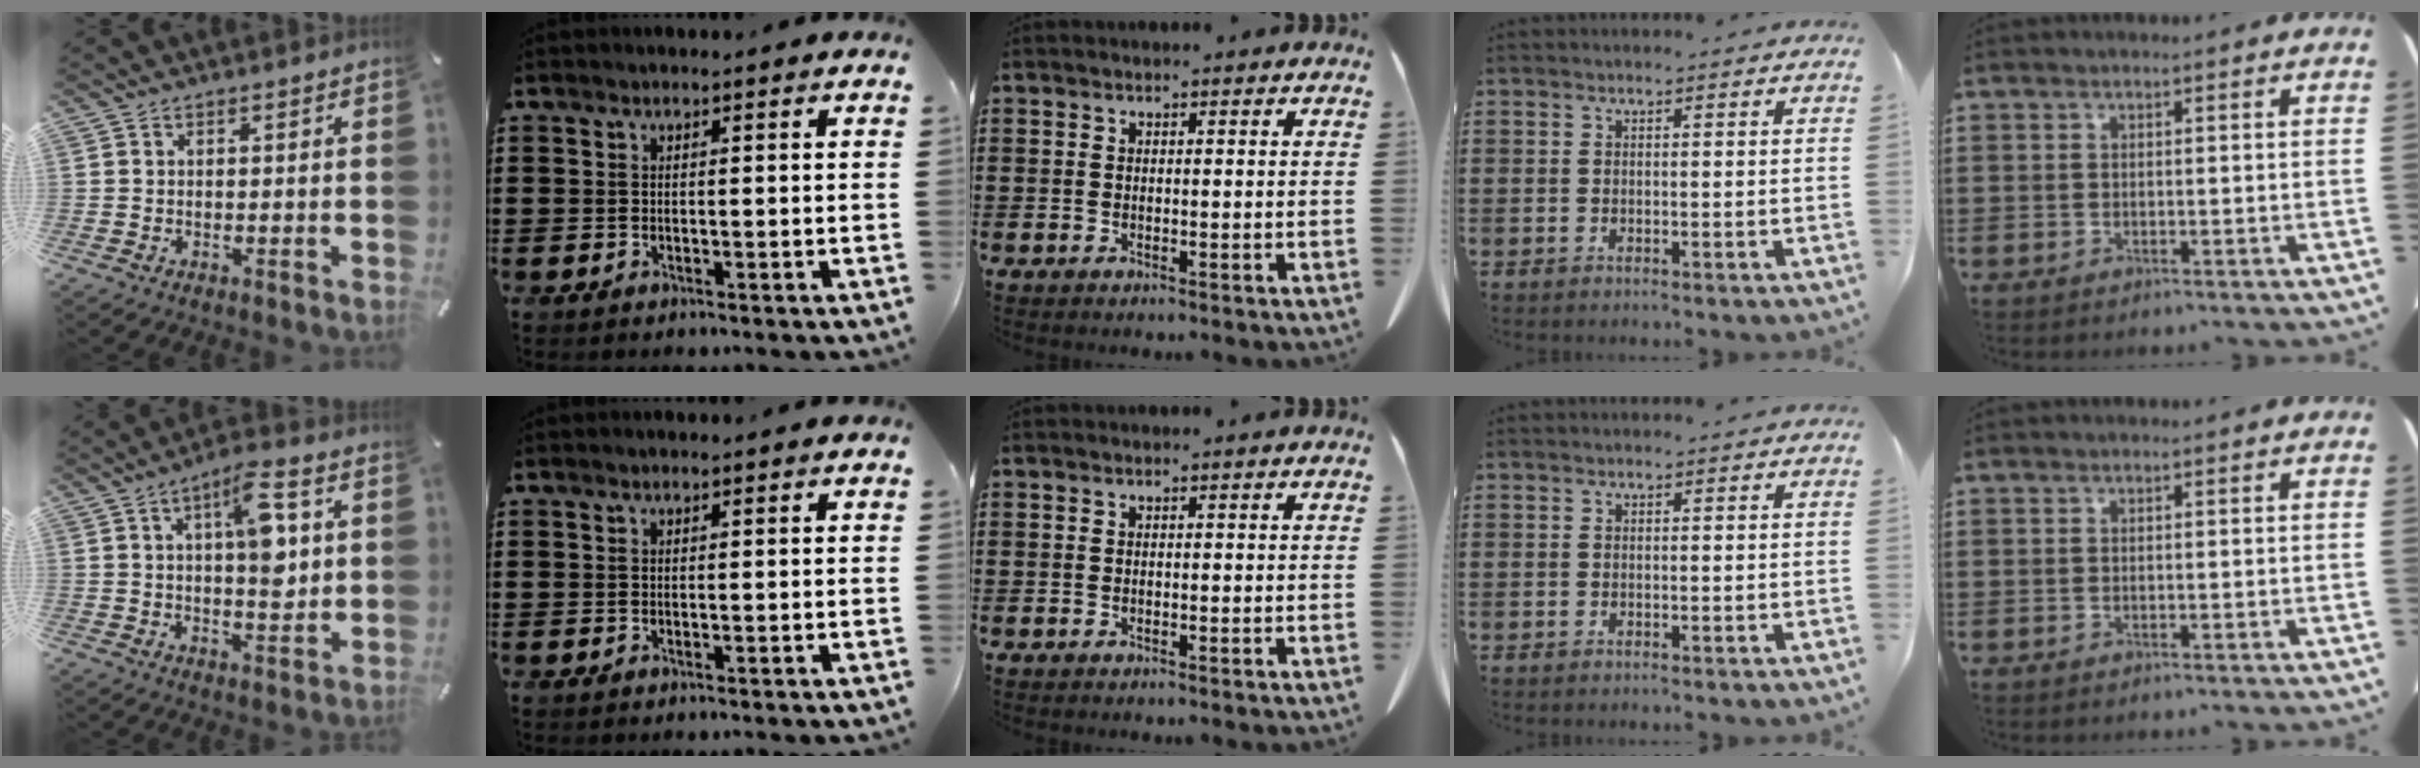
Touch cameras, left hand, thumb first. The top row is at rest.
{"thumb": {"total": 11.6, "force": [2.9, 4.6, 10.3], "torque": [-0.144, -0.008, 0.044]}}